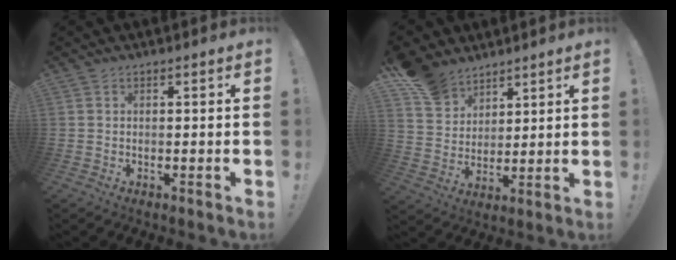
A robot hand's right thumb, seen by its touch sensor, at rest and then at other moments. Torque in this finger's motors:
{"motor_torque": [-1.00, 1.27, 0.73, 0.62, 0.00]}